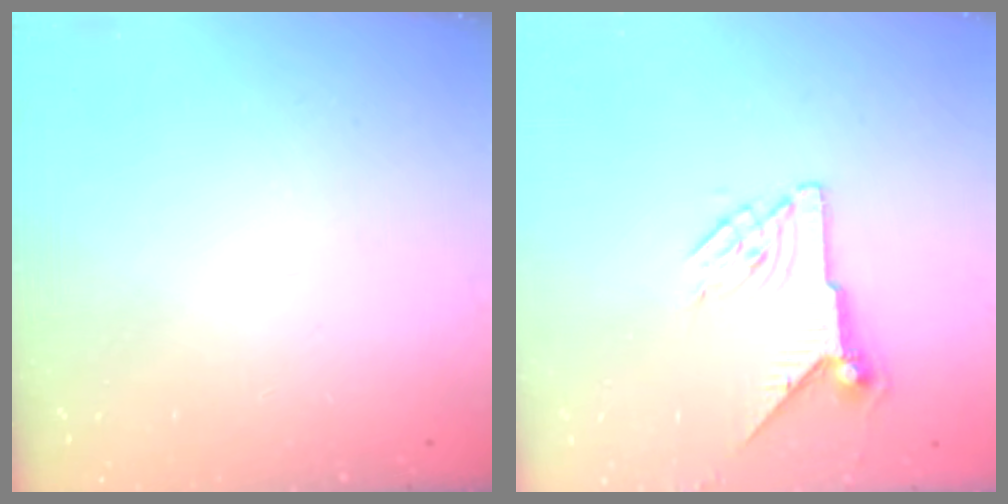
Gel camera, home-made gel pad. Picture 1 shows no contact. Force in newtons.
{"total": 7.7, "press": 7.7, "slide": 0.3}